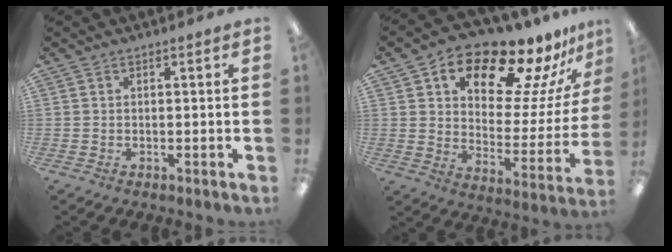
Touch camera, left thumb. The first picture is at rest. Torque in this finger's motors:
{"motor_torque": [1.52, 1.56, 1.38, -1.39, 0.09]}